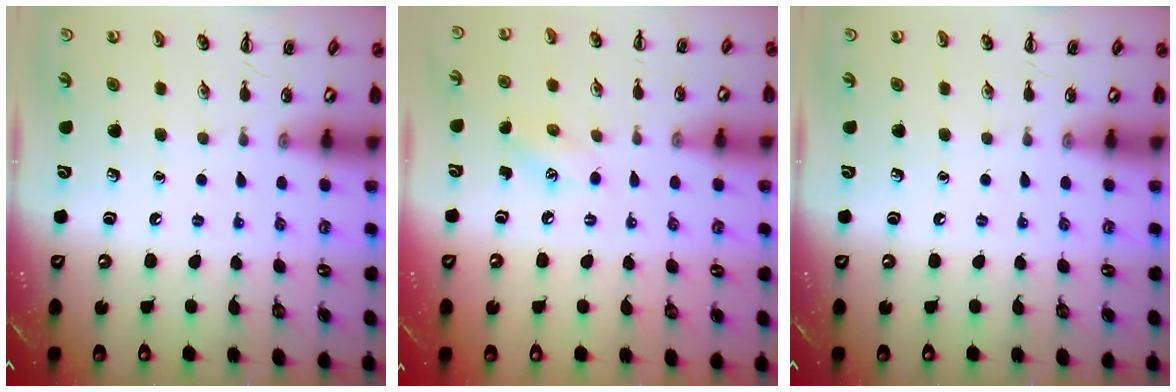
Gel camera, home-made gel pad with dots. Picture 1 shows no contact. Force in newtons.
{"total": 6.7, "press": 6.4, "slide": 1.8}
{"total": 0.0}